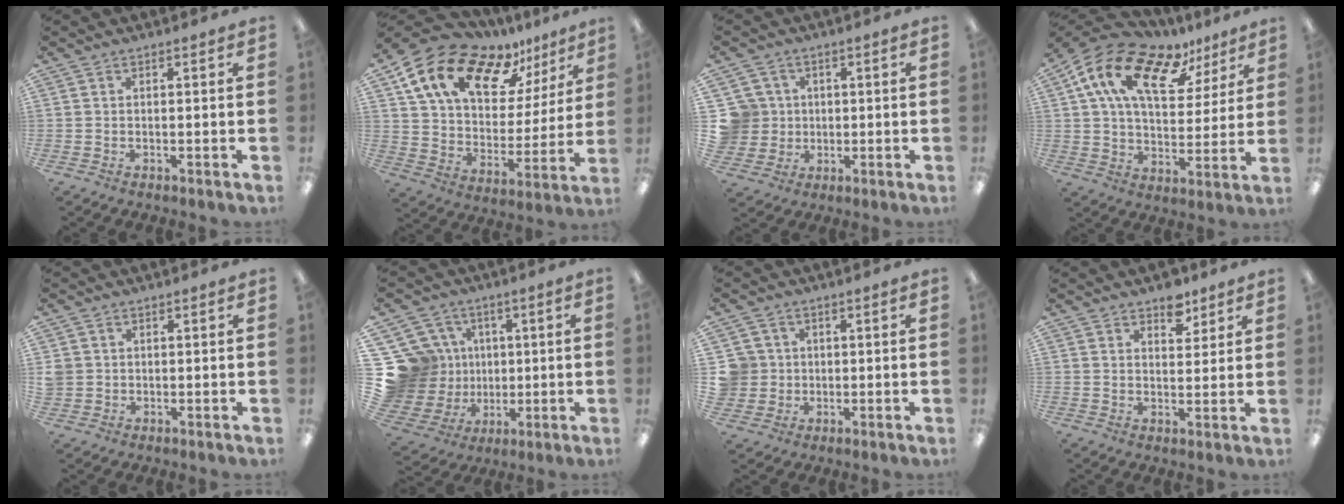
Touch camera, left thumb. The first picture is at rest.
{"total": 17.6, "force": [12.6, 8.6, 8.9], "torque": [-0.171, -0.080, 0.227]}
{"total": 8.5, "force": [1.6, 8.3, 1.0], "torque": [-0.049, 0.007, 0.040]}
{"total": 18.1, "force": [10.0, 9.7, 11.6], "torque": [-0.223, -0.037, 0.178]}
{"total": 2.4, "force": [0.6, 2.3, 0.2], "torque": [-0.008, 0.003, 0.010]}
{"total": 20.8, "force": [2.8, 19.3, 7.1], "torque": [-0.191, -0.018, 0.098]}
{"total": 6.3, "force": [0.9, 6.2, 0.8], "torque": [-0.034, 0.010, 0.022]}
{"total": 5.6, "force": [4.2, 3.1, 2.0], "torque": [-0.011, -0.022, 0.071]}